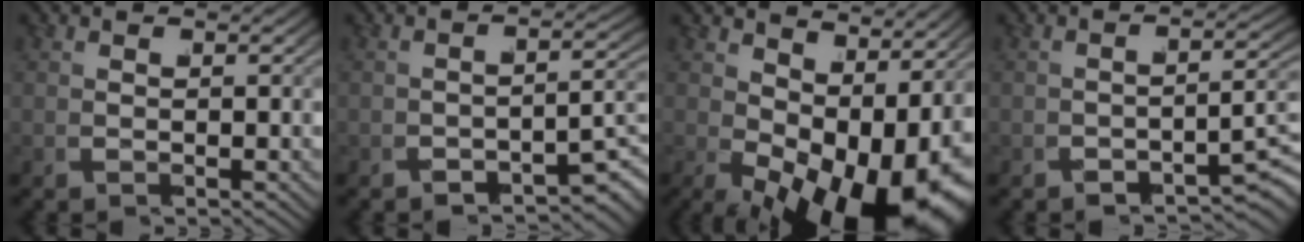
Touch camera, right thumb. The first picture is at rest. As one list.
[{"total": 3.9, "force": [-2.7, 1.3, 2.5], "torque": [-0.036, -0.001, -0.042]}, {"total": 12.3, "force": [-2.3, 6.2, 10.4], "torque": [-0.158, -0.042, -0.012]}, {"total": 3.6, "force": [-2.4, 1.3, 2.4], "torque": [-0.037, 0.002, -0.041]}]